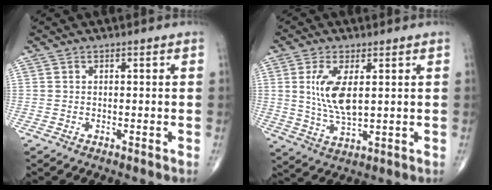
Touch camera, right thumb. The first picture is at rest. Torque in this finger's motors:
{"motor_torque": [-0.08, 0.41, 1.03, 0.34, 0.14]}